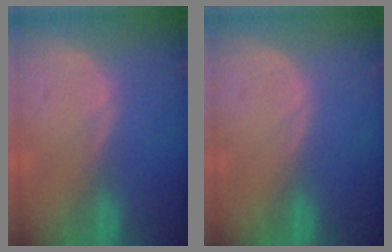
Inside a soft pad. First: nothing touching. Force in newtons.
{"total": 0.0}